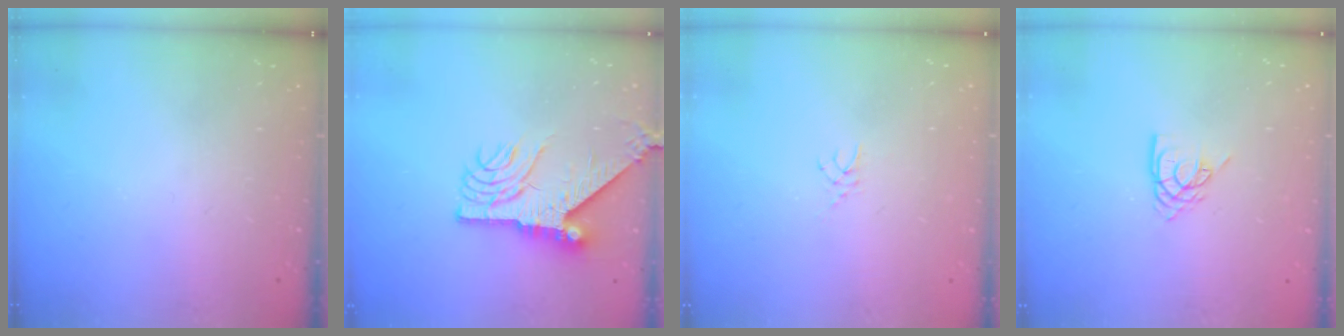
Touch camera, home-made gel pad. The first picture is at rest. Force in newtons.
{"total": 12.1, "press": 12.0, "slide": 1.6}
{"total": 2.1, "press": 2.1, "slide": 0.3}
{"total": 7.9, "press": 7.8, "slide": 0.9}